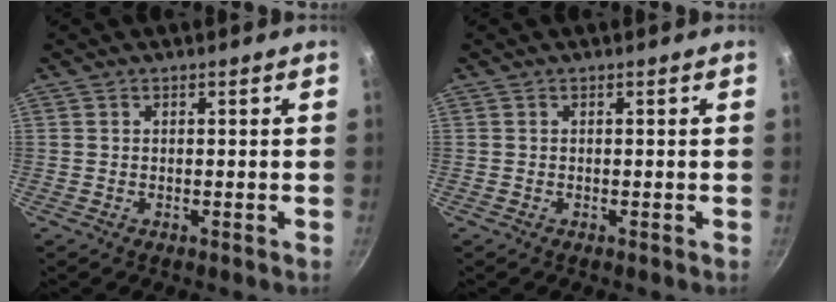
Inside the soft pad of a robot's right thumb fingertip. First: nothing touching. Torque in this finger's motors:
{"motor_torque": [0.86, -0.14, 0.44, -0.14, 0.07]}